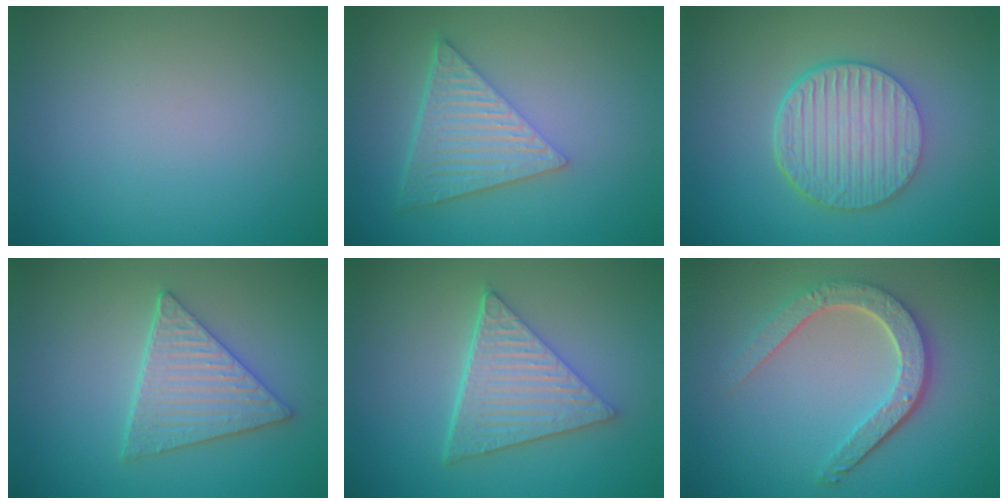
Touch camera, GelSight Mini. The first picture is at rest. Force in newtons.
{"total": 6.4, "press": 4.5, "slide": 4.5}
{"total": 6.5, "press": 4.8, "slide": 4.5}
{"total": 4.5, "press": 3.9, "slide": 2.1}
{"total": 5.9, "press": 4.3, "slide": 4.0}
{"total": 4.9, "press": 3.7, "slide": 3.1}